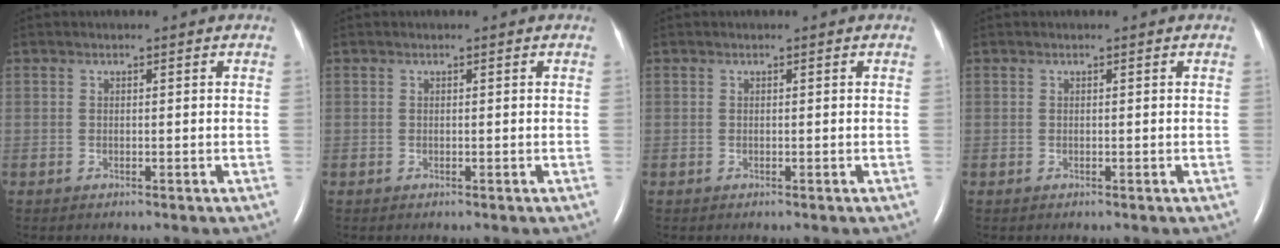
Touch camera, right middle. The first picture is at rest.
{"total": 0.0}
{"total": 0.0}
{"total": 0.0}